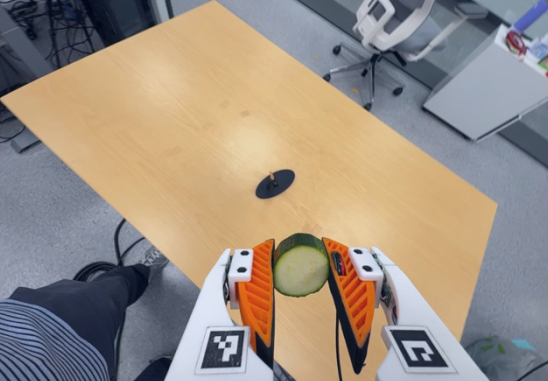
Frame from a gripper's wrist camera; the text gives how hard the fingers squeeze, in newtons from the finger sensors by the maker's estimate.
{"total": 10.1, "left": 9.6, "right": 10.7}